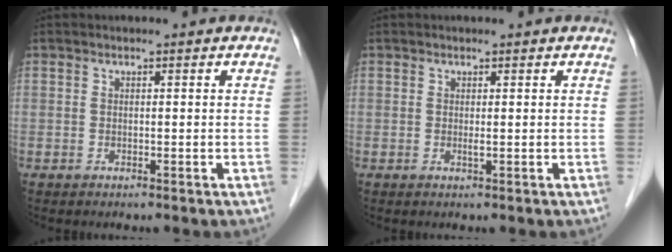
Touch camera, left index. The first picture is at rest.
{"total": 0.6, "force": [0.2, 0.0, 0.6], "torque": [-0.011, 0.000, 0.003]}